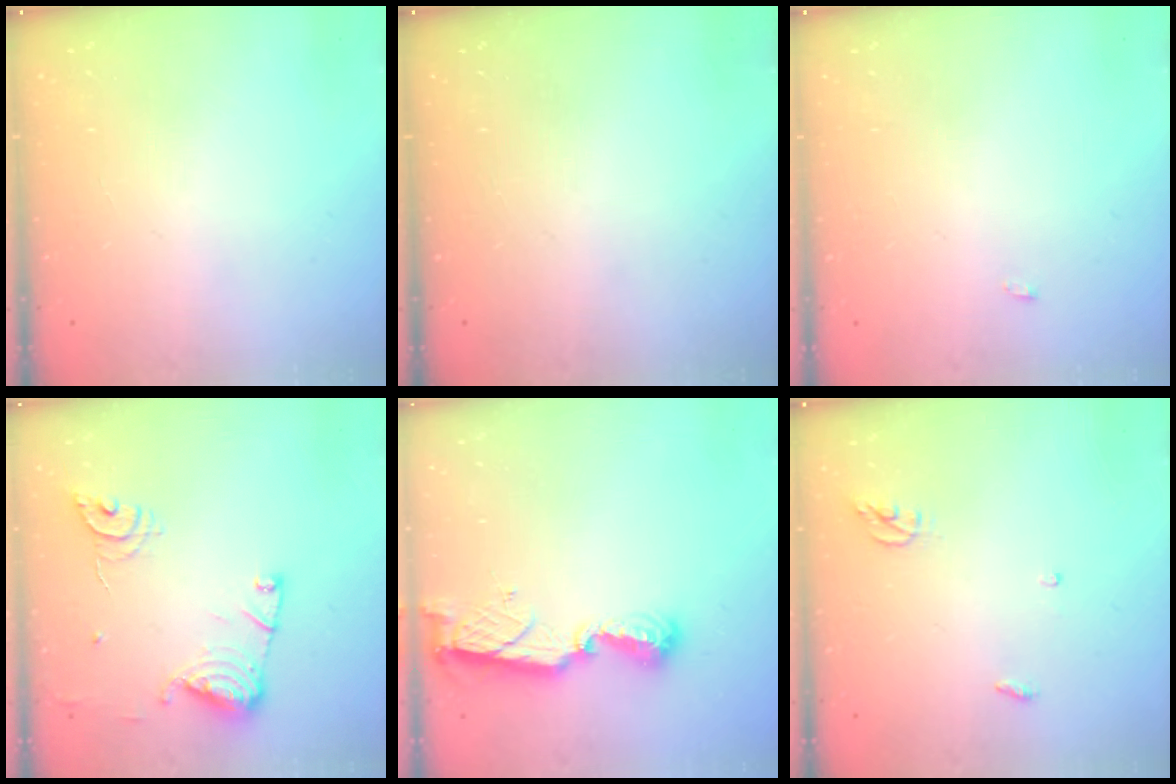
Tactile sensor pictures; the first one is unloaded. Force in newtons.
{"total": 0.0}
{"total": 6.7, "press": 2.2, "slide": 6.3}
{"total": 13.7, "press": 13.6, "slide": 1.5}
{"total": 8.4, "press": 8.4, "slide": 0.8}
{"total": 3.9, "press": 3.8, "slide": 0.3}